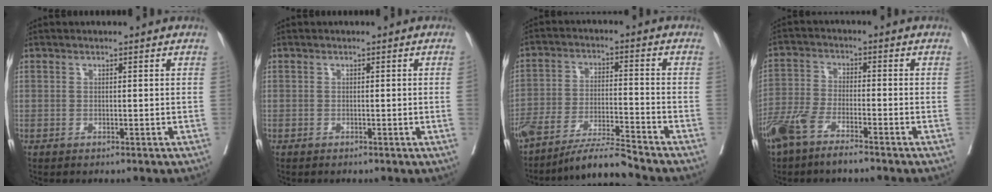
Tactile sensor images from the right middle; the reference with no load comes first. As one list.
[{"total": 0.9, "force": [-0.1, -0.4, 0.8], "torque": [-0.003, 0.002, -0.002]}, {"total": 9.1, "force": [-8.2, -1.0, 3.7], "torque": [-0.063, -0.007, -0.151]}, {"total": 6.7, "force": [-5.1, 1.4, 4.2], "torque": [-0.098, -0.006, -0.103]}]